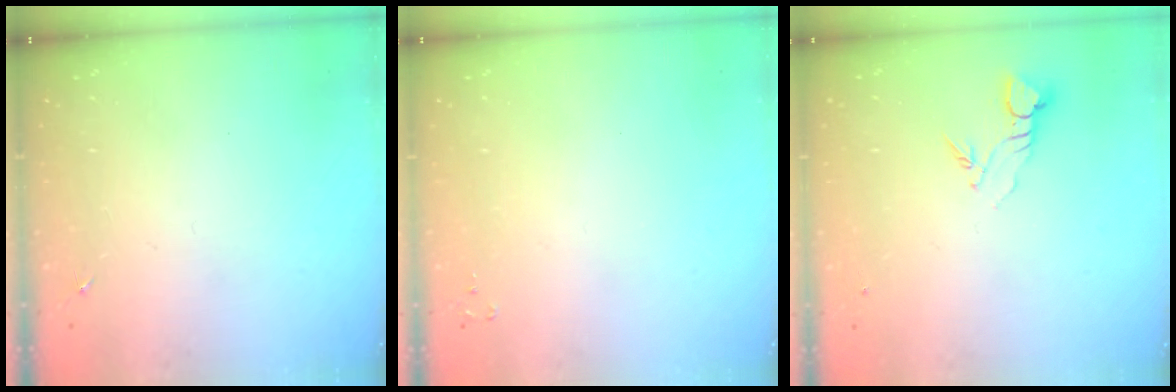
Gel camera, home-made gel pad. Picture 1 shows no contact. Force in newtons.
{"total": 2.0, "press": 2.0, "slide": 0.3}
{"total": 3.8, "press": 3.8, "slide": 0.2}